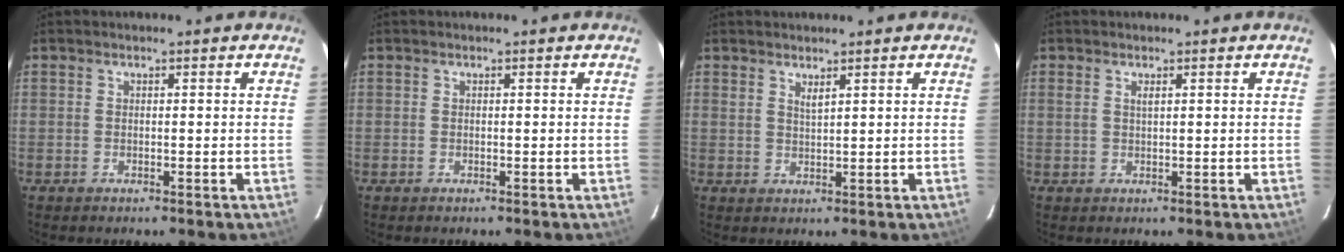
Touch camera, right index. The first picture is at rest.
{"total": 0.0}
{"total": 1.6, "force": [1.3, 0.2, 1.0], "torque": [-0.019, -0.002, 0.023]}
{"total": 1.1, "force": [0.5, 0.4, 0.9], "torque": [-0.017, 0.001, 0.010]}